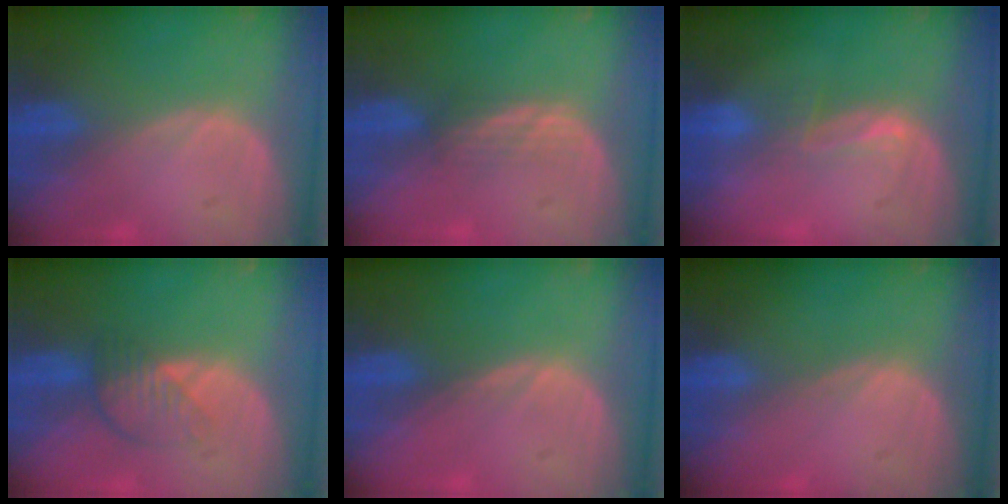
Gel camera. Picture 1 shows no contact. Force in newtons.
{"total": 2.2, "press": 2.1, "slide": 0.2}
{"total": 2.6, "press": 2.0, "slide": 1.6}
{"total": 4.2, "press": 3.7, "slide": 1.9}
{"total": 0.6, "press": 0.4, "slide": 0.4}
{"total": 0.0}